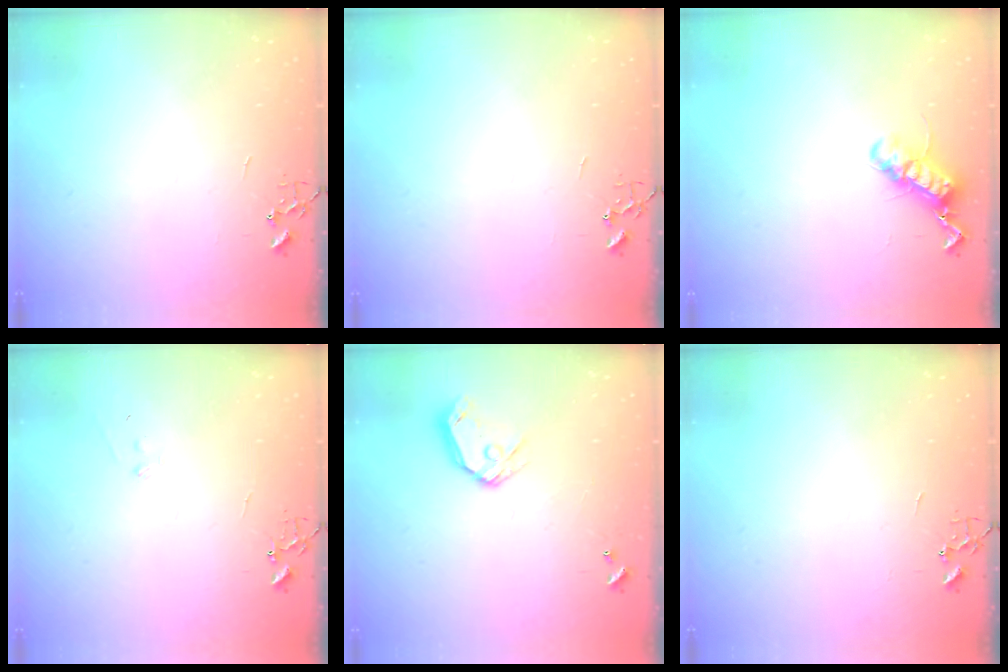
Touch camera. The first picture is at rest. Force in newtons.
{"total": 0.0}
{"total": 12.2, "press": 12.2, "slide": 0.9}
{"total": 7.1, "press": 7.1, "slide": 0.7}
{"total": 10.4, "press": 10.2, "slide": 1.6}
{"total": 0.0}